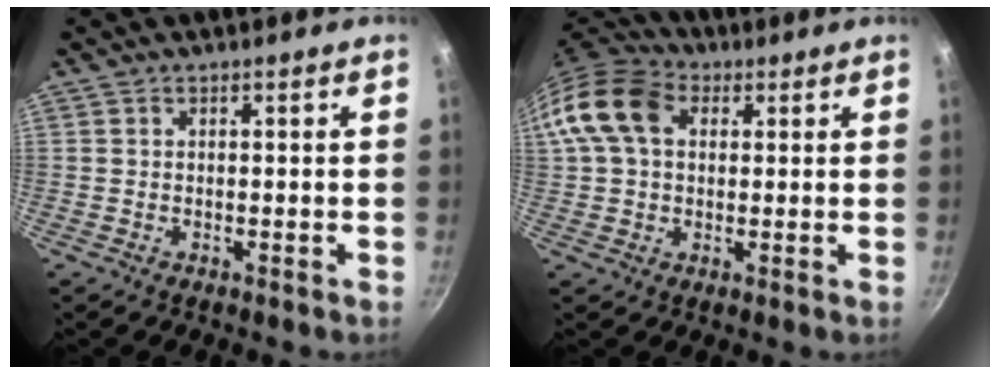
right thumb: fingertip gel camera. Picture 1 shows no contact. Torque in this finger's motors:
{"motor_torque": [0.73, 1.18, 0.26, -0.21, 0.11]}